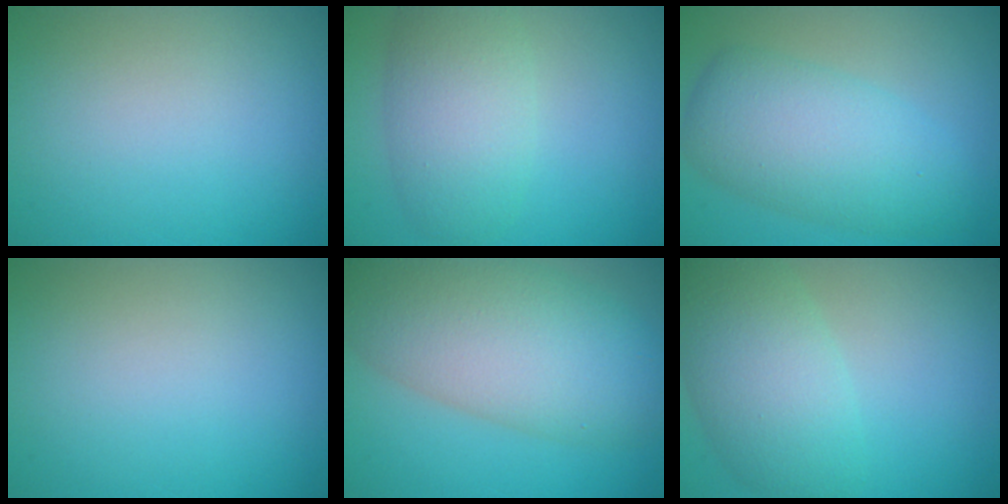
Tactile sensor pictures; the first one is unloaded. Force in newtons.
{"total": 5.5, "press": 5.5, "slide": 0.2}
{"total": 7.2, "press": 7.2, "slide": 0.2}
{"total": 0.0}
{"total": 10.3, "press": 10.3, "slide": 0.3}
{"total": 6.6, "press": 6.6, "slide": 0.1}